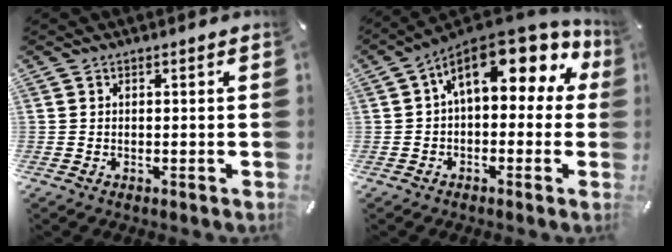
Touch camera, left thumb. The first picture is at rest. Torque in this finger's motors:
{"motor_torque": [2.12, 2.89, 1.56, -1.21, 0.10]}